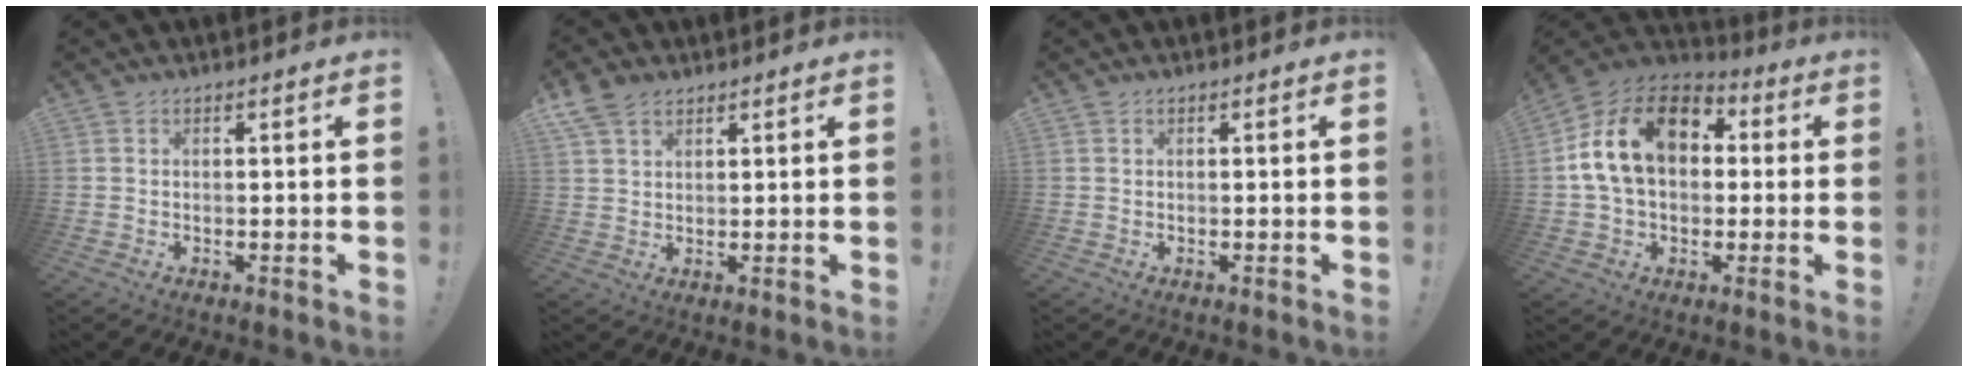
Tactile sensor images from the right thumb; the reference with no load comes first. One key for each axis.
{"total": 6.3, "fx": 4.1, "fy": 3.8, "fz": 2.8, "tx": -0.048, "ty": -0.010, "tz": 0.079}
{"total": 0.0}
{"total": 19.3, "fx": 4.3, "fy": 13.3, "fz": 13.3, "tx": -0.219, "ty": 0.008, "tz": 0.078}